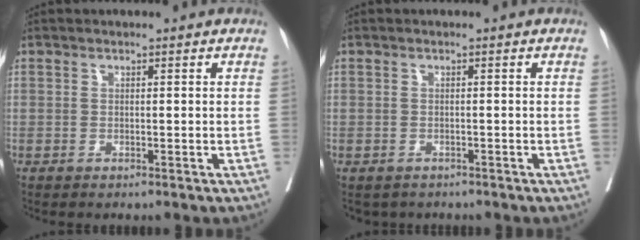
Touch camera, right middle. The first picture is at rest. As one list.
[{"total": 2.9, "force": [-2.3, 1.7, 0.3], "torque": [-0.006, -0.002, -0.035]}]